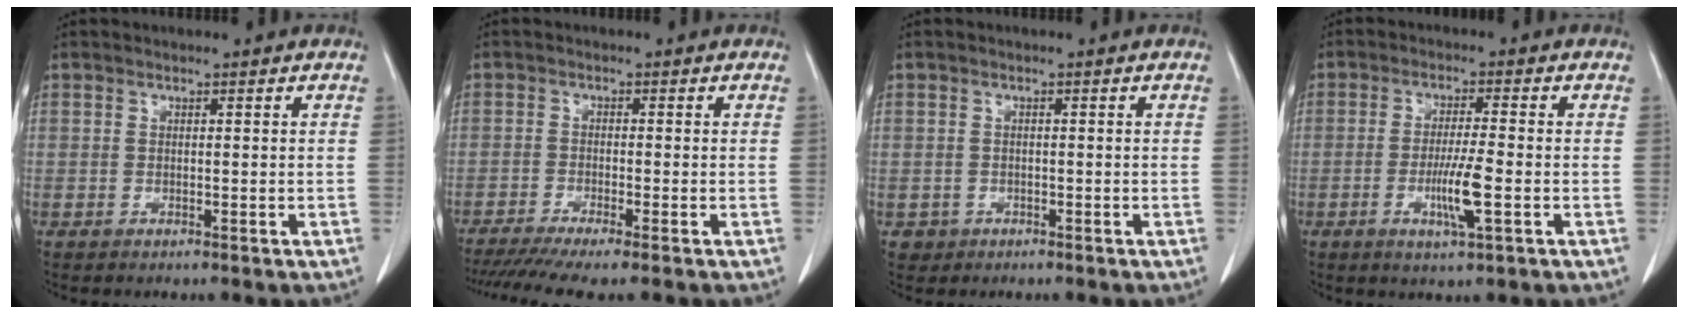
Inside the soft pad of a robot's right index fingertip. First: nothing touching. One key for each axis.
{"total": 8.6, "fx": -7.1, "fy": -0.4, "fz": 4.9, "tx": -0.069, "ty": -0.017, "tz": -0.112}
{"total": 1.8, "fx": -0.7, "fy": 1.7, "fz": -0.1, "tx": -0.002, "ty": 0.006, "tz": -0.009}
{"total": 6.3, "fx": -1.9, "fy": 0.1, "fz": 6.0, "tx": -0.112, "ty": -0.011, "tz": -0.034}